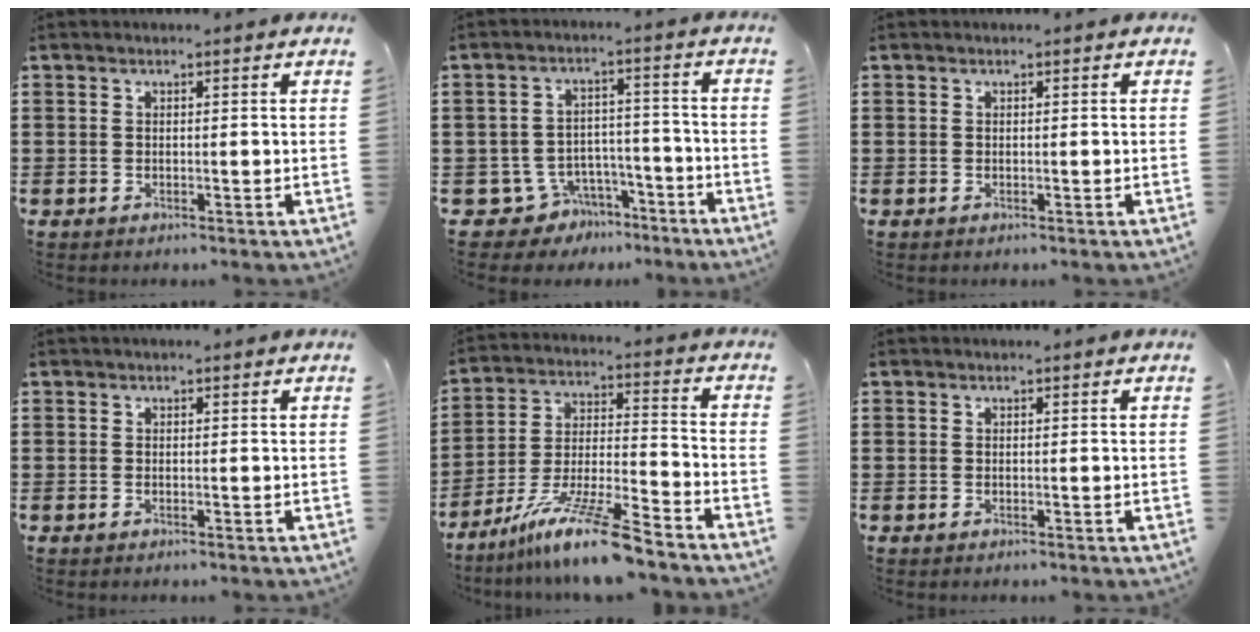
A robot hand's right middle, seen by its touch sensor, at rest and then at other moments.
{"total": 5.5, "force": [-4.4, 3.1, 1.2], "torque": [-0.042, 0.016, -0.091]}
{"total": 0.0}
{"total": 0.0}
{"total": 11.4, "force": [-9.1, 0.5, 6.9], "torque": [-0.137, 0.008, -0.178]}
{"total": 0.0}